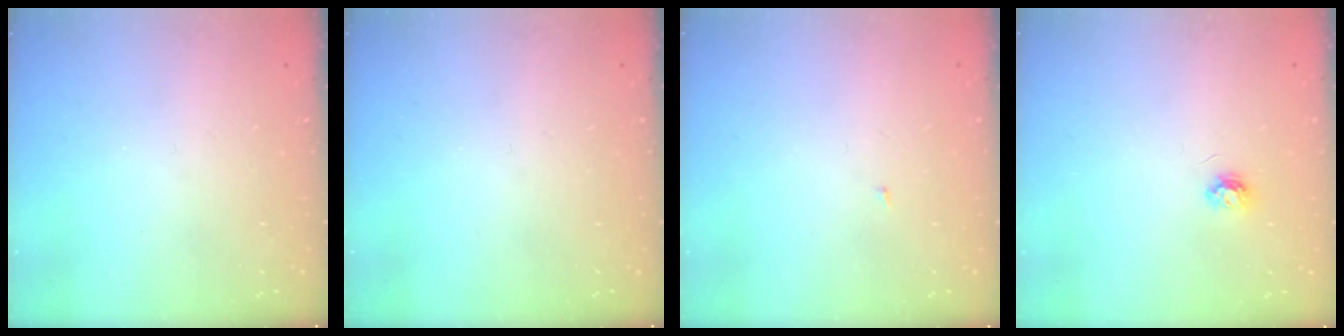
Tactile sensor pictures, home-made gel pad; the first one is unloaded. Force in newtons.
{"total": 0.0}
{"total": 1.8, "press": 1.8, "slide": 0.2}
{"total": 3.8, "press": 3.8, "slide": 0.5}